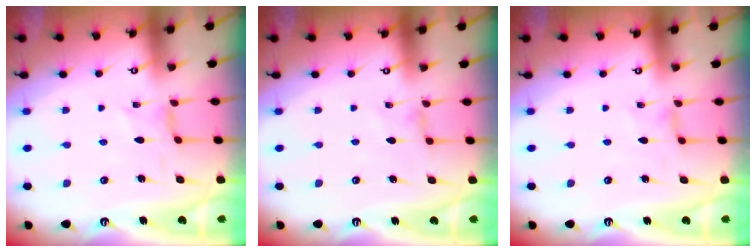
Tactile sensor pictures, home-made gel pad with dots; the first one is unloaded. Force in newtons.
{"total": 0.6, "press": 0.5, "slide": 0.2}
{"total": 0.6, "press": 0.5, "slide": 0.3}